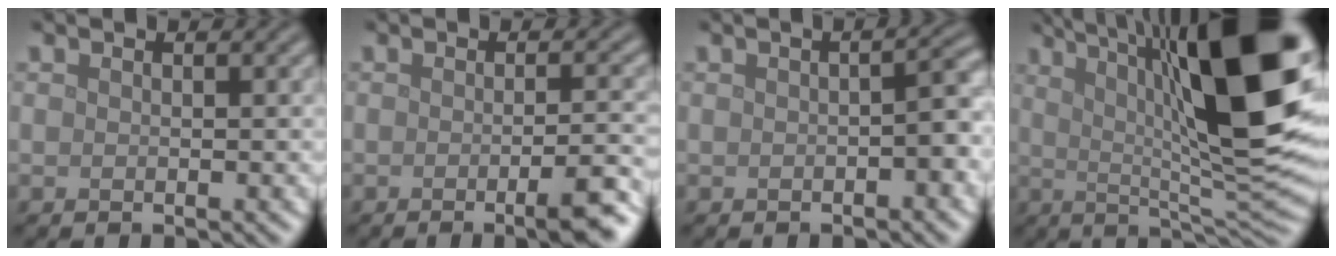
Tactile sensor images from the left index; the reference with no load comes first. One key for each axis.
{"total": 4.5, "fx": -1.7, "fy": 0.9, "fz": 4.1, "tx": -0.054, "ty": -0.005, "tz": -0.029}
{"total": 2.3, "fx": -0.5, "fy": 0.5, "fz": 2.2, "tx": -0.032, "ty": 0.008, "tz": -0.006}
{"total": 17.0, "fx": 5.1, "fy": 4.5, "fz": 15.6, "tx": -0.219, "ty": 0.019, "tz": 0.083}